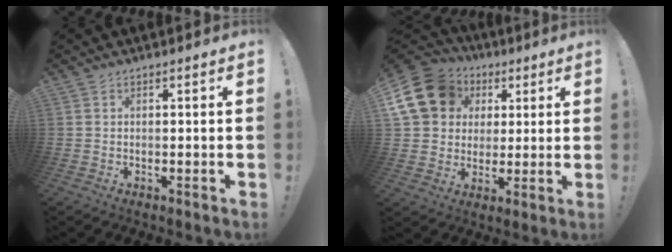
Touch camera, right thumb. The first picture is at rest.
{"total": 17.9, "force": [6.3, 14.4, 8.6], "torque": [-0.141, -0.025, 0.131]}